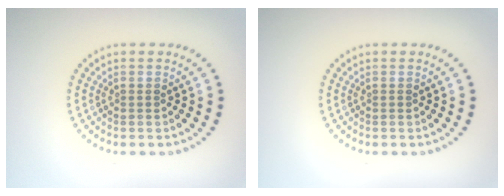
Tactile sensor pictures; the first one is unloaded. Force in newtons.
{"total": 0.0}